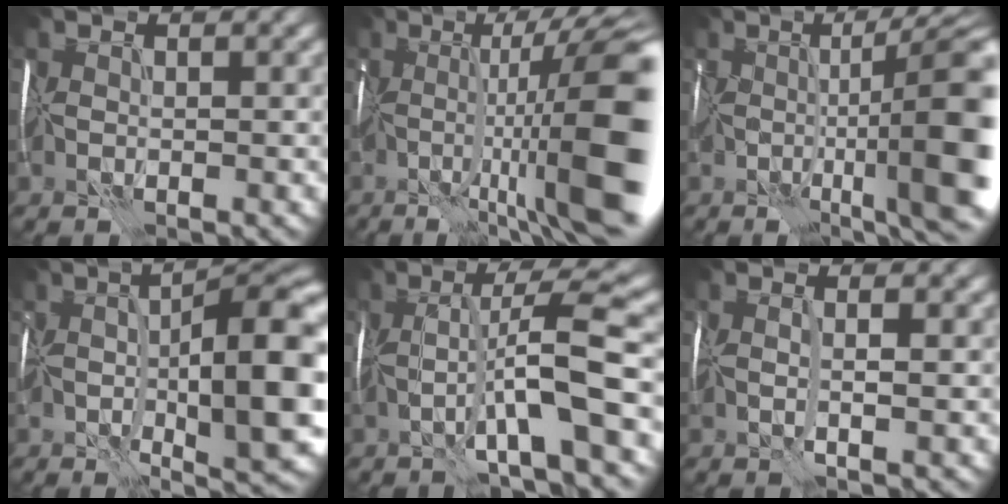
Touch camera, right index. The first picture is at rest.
{"total": 14.2, "force": [-1.2, 2.9, 13.9], "torque": [-0.206, 0.010, -0.014]}
{"total": 13.3, "force": [-1.8, 3.3, 12.8], "torque": [-0.148, -0.004, -0.017]}
{"total": 13.5, "force": [-1.0, 4.1, 12.8], "torque": [-0.174, -0.010, -0.004]}
{"total": 7.5, "force": [-1.0, 0.5, 7.4], "torque": [-0.115, 0.021, -0.026]}
{"total": 1.1, "force": [0.7, -0.5, 0.6], "torque": [-0.013, -0.001, 0.008]}